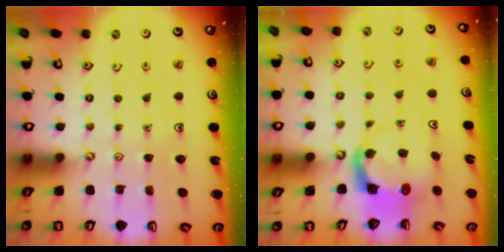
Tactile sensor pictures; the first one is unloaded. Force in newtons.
{"total": 3.9, "press": 3.9, "slide": 0.3}